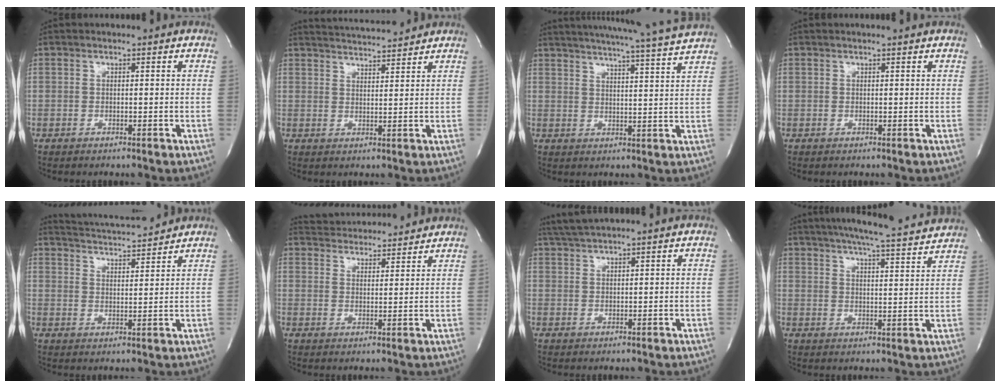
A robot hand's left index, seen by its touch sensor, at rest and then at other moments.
{"total": 7.8, "force": [7.5, 0.3, 2.0], "torque": [-0.045, 0.012, 0.115]}
{"total": 17.0, "force": [15.7, -2.0, 6.4], "torque": [-0.113, -0.039, 0.206]}
{"total": 1.6, "force": [1.5, -0.2, 0.6], "torque": [-0.009, 0.007, 0.019]}
{"total": 9.8, "force": [9.4, 0.6, 2.6], "torque": [-0.060, 0.011, 0.147]}
{"total": 11.8, "force": [11.3, 1.9, 2.7], "torque": [-0.045, 0.024, 0.163]}
{"total": 3.6, "force": [3.2, -0.9, 1.4], "torque": [-0.032, 0.014, 0.065]}
{"total": 18.2, "force": [16.6, 0.9, 7.5], "torque": [-0.124, 0.005, 0.220]}